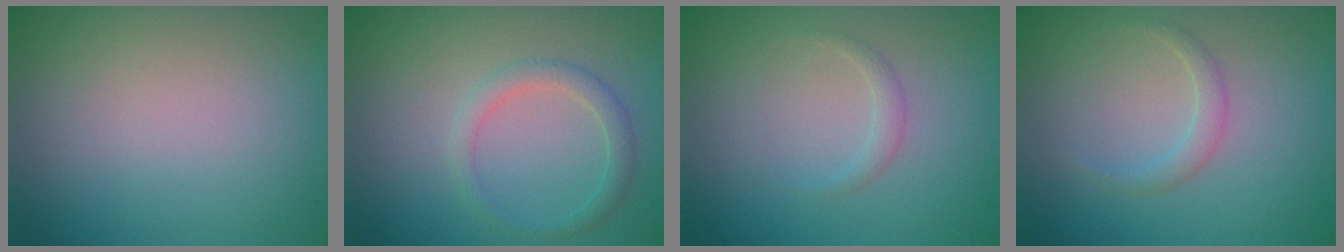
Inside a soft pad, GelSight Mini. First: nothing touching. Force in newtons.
{"total": 1.9, "press": 1.9, "slide": 0.1}
{"total": 0.8, "press": 0.8, "slide": 0.0}
{"total": 1.3, "press": 1.2, "slide": 0.2}